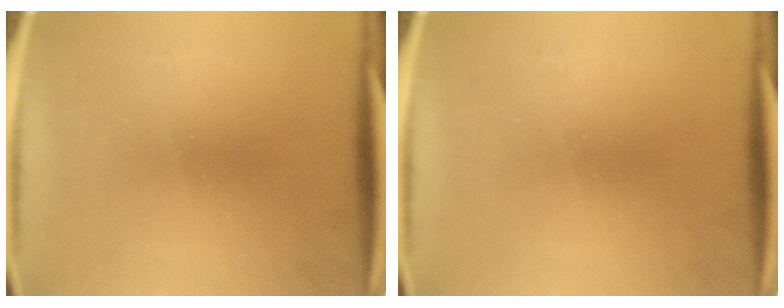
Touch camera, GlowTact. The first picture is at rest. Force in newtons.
{"total": 0.0}